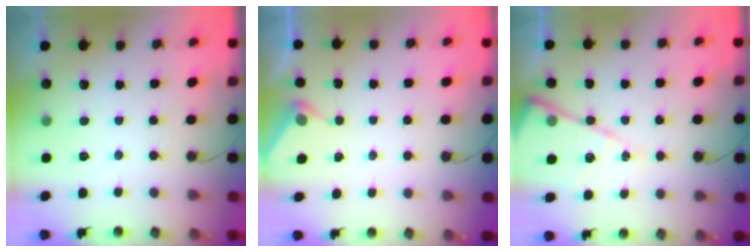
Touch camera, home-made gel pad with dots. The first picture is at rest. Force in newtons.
{"total": 3.6, "press": 3.6, "slide": 0.5}
{"total": 14.8, "press": 14.7, "slide": 1.7}